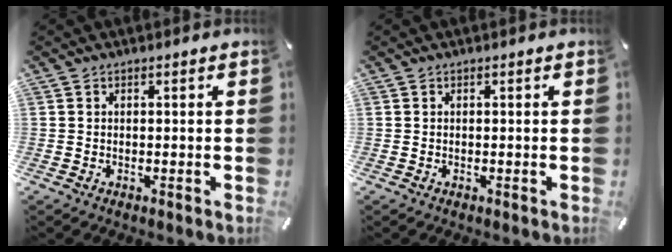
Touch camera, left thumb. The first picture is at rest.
{"total": 0.0}